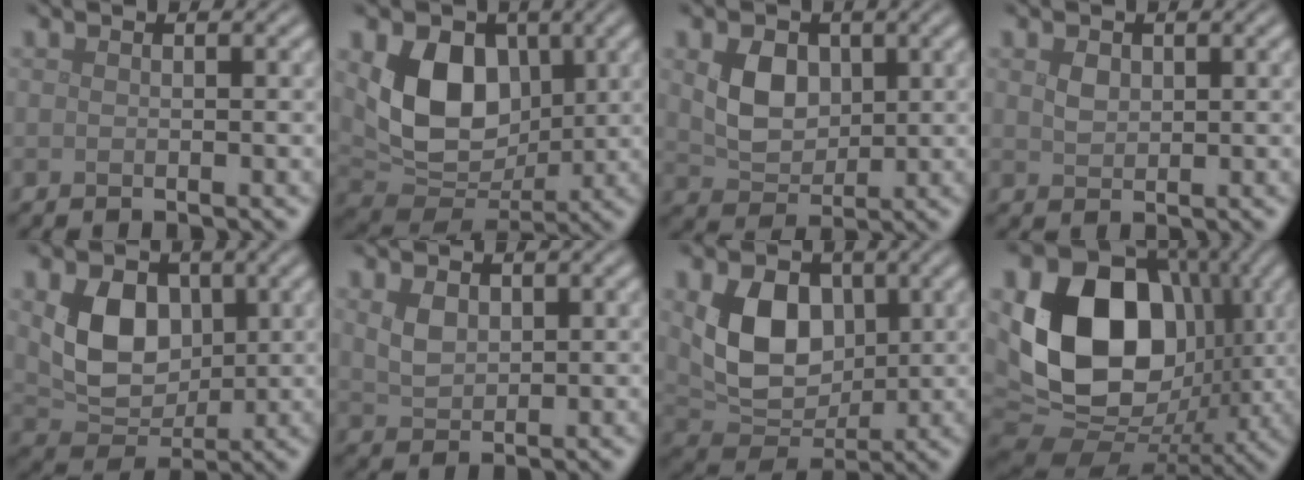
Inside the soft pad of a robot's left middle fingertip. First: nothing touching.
{"total": 8.3, "force": [1.7, 6.0, 5.5], "torque": [-0.102, -0.013, 0.033]}
{"total": 4.2, "force": [1.0, 3.1, 2.6], "torque": [-0.056, -0.003, 0.019]}
{"total": 1.4, "force": [0.6, 1.0, 0.7], "torque": [-0.015, 0.001, 0.012]}
{"total": 6.0, "force": [1.2, 4.4, 3.9], "torque": [-0.075, -0.007, 0.025]}
{"total": 2.2, "force": [0.9, 1.5, 1.4], "torque": [-0.032, -0.001, 0.020]}
{"total": 7.0, "force": [1.4, 5.0, 4.6], "torque": [-0.085, -0.007, 0.029]}
{"total": 15.4, "force": [2.1, 11.6, 9.9], "torque": [-0.173, -0.004, 0.031]}